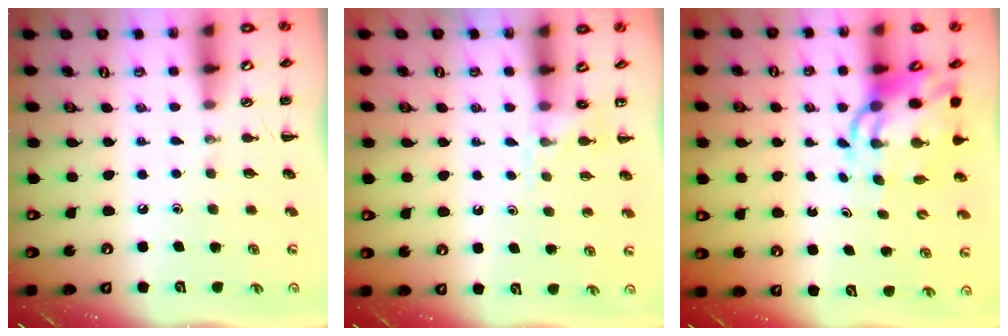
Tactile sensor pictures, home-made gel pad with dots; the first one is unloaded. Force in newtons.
{"total": 5.3, "press": 5.1, "slide": 1.2}
{"total": 8.7, "press": 8.4, "slide": 2.2}